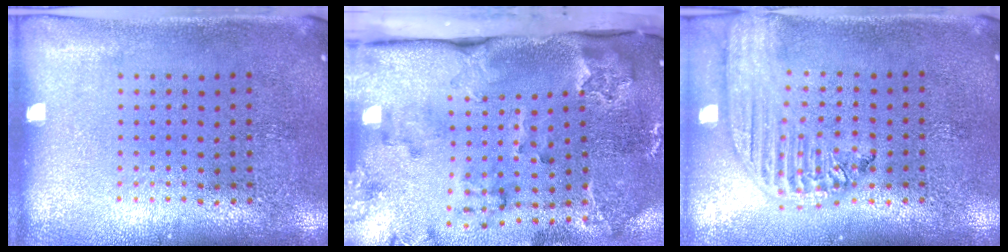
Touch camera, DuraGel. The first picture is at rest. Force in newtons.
{"total": 3.2, "press": 2.5, "slide": 2.0}
{"total": 2.3, "press": 2.0, "slide": 1.2}